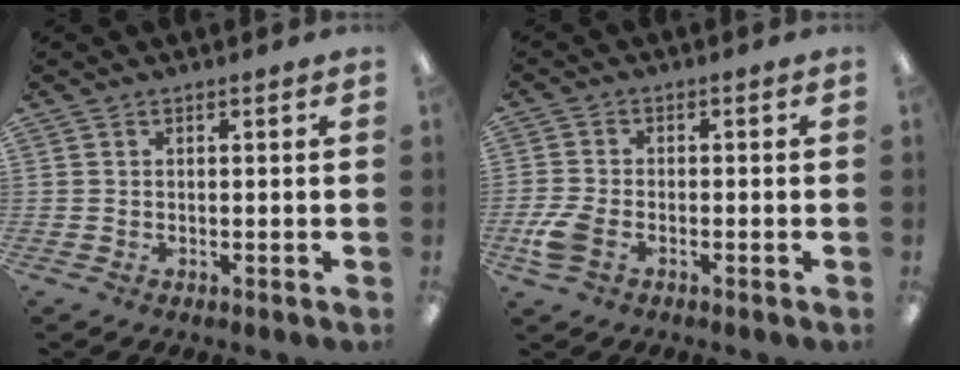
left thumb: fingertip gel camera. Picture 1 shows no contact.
{"total": 5.9, "force": [-2.4, 3.5, 4.1], "torque": [-0.094, 0.004, -0.047]}